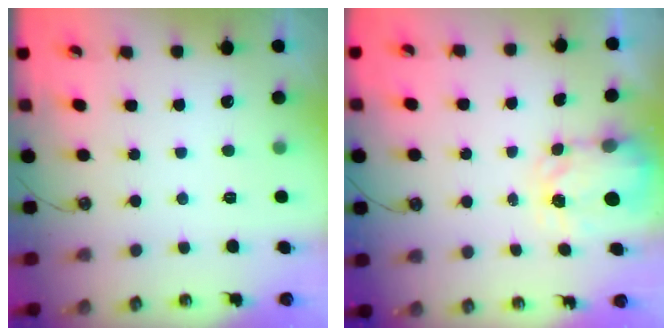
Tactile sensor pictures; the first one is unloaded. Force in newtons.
{"total": 3.7, "press": 3.7, "slide": 0.5}